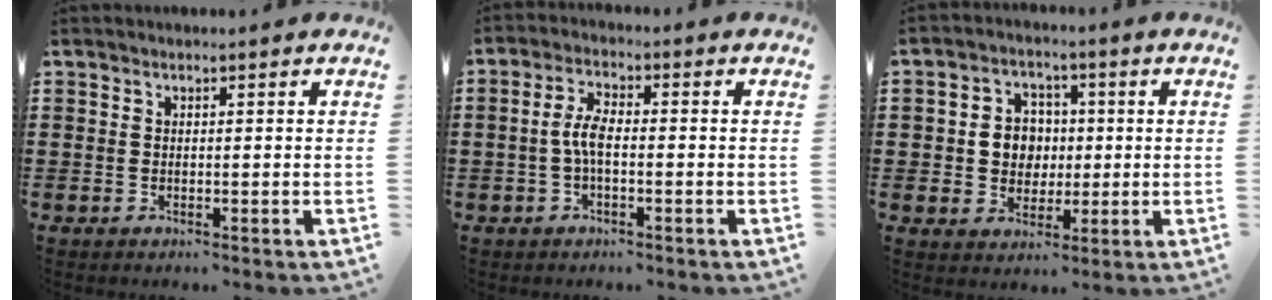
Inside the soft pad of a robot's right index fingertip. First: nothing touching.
{"total": 4.3, "force": [-0.8, 1.5, 4.0], "torque": [-0.094, -0.001, -0.021]}
{"total": 5.6, "force": [0.1, 5.1, 2.2], "torque": [-0.053, 0.014, -0.001]}